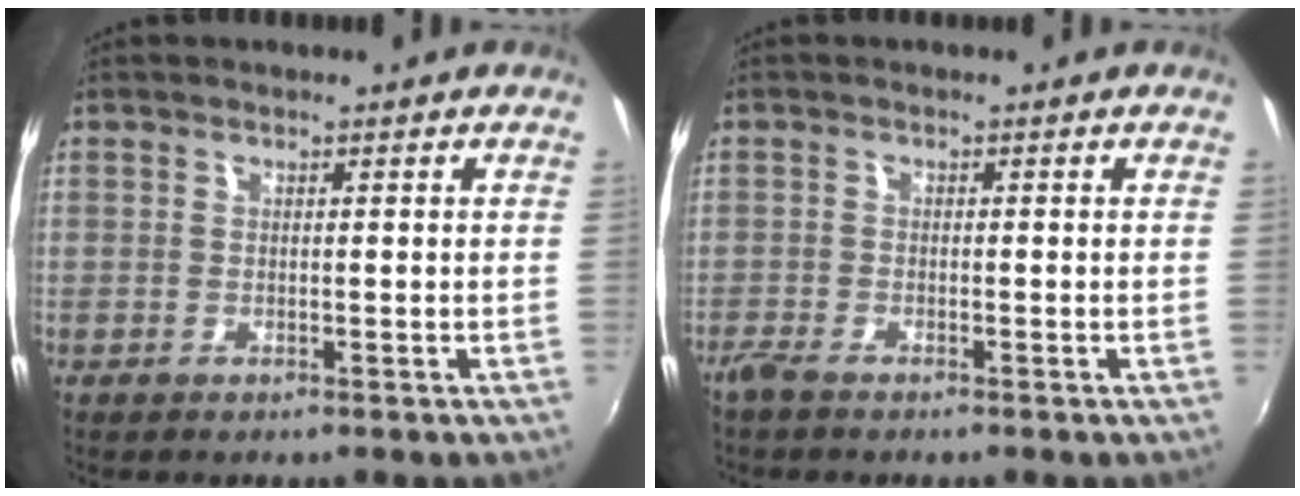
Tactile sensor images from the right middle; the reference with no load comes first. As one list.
[{"total": 1.9, "force": [-1.7, 0.2, 0.9], "torque": [-0.024, -0.007, -0.036]}]